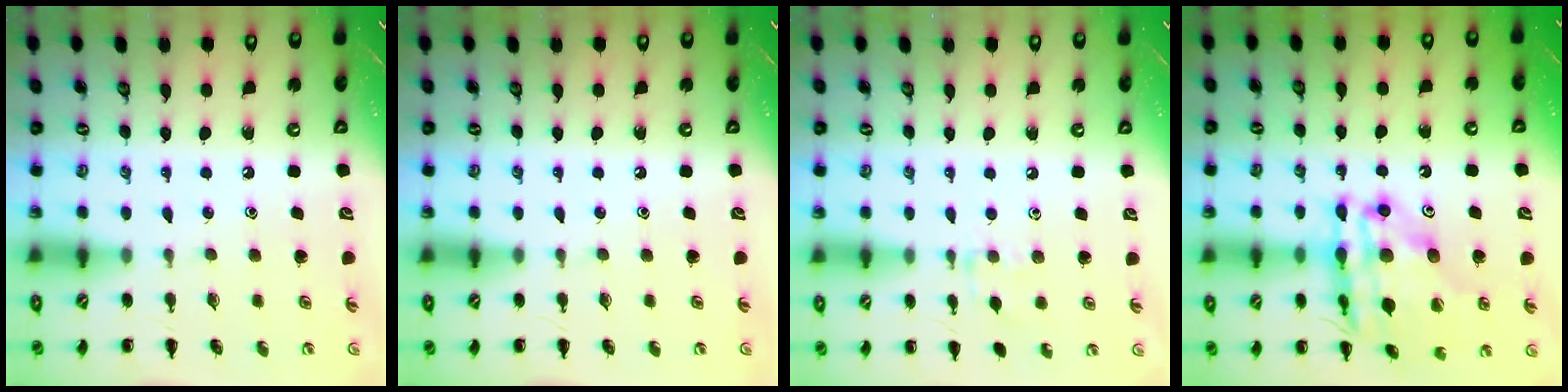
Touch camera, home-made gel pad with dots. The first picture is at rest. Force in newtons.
{"total": 0.0}
{"total": 5.8, "press": 5.5, "slide": 1.6}
{"total": 21.4, "press": 21.1, "slide": 3.5}